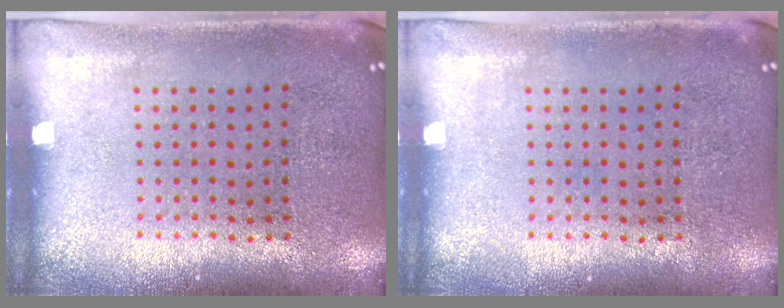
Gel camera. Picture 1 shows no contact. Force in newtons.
{"total": 0.0}